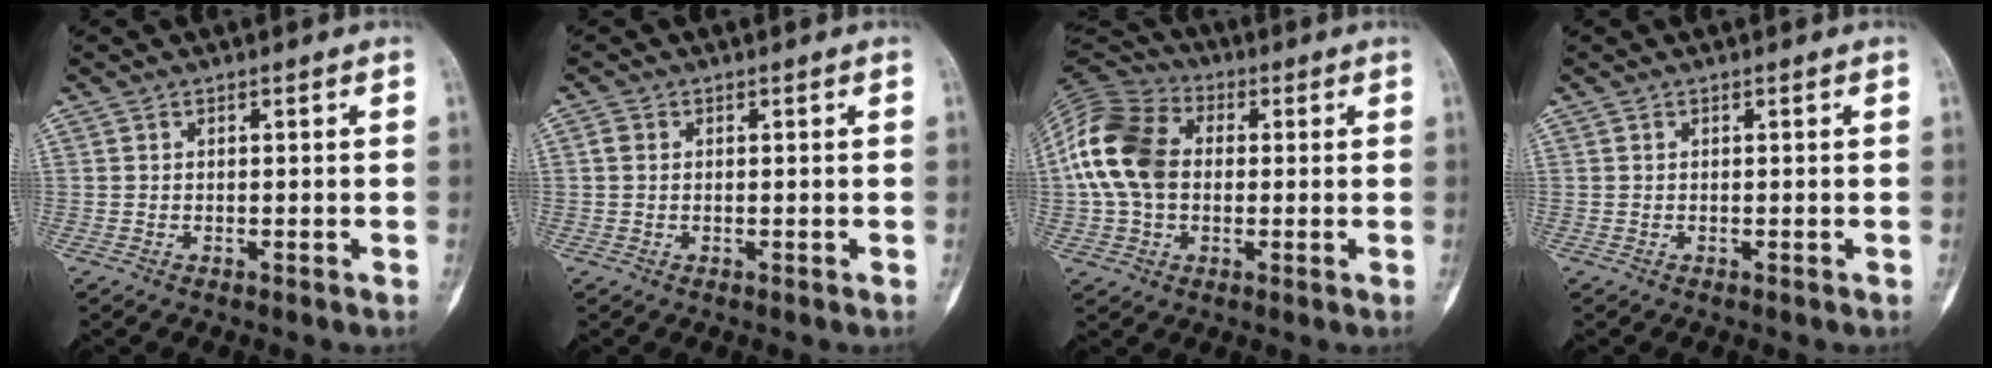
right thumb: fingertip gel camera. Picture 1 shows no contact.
{"total": 1.5, "force": [0.2, 1.2, 0.8], "torque": [-0.016, 0.002, 0.003]}
{"total": 15.4, "force": [0.9, 11.2, 10.5], "torque": [-0.201, 0.026, 0.007]}
{"total": 0.0}